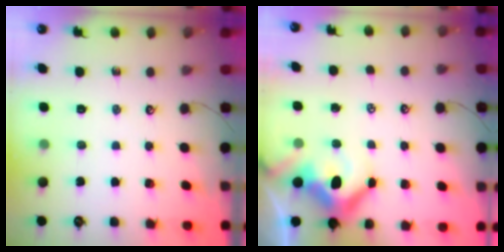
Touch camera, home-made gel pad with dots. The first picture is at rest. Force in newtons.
{"total": 7.7, "press": 7.5, "slide": 1.5}